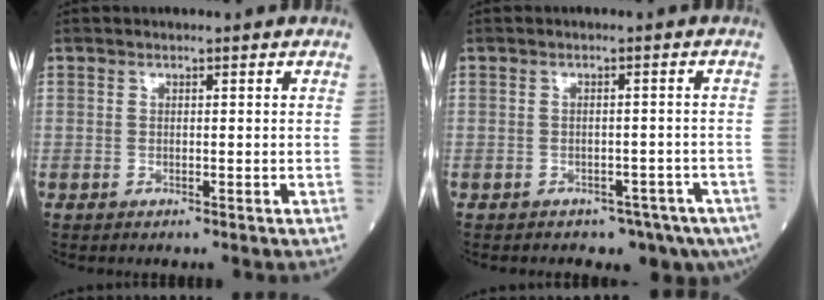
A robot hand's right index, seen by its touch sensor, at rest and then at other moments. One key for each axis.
{"total": 7.4, "fx": -5.7, "fy": 3.7, "fz": 3.0, "tx": -0.030, "ty": 0.005, "tz": -0.068}